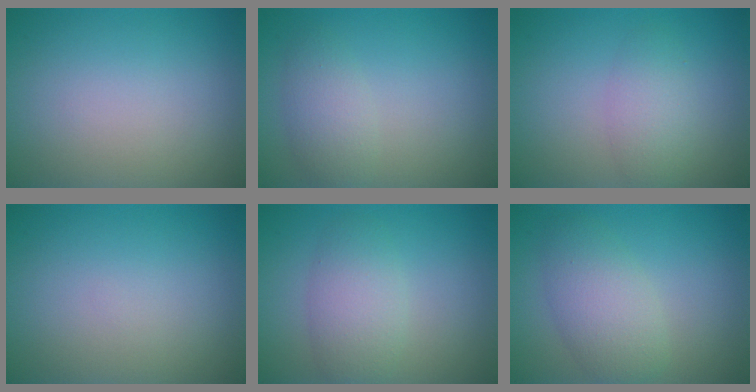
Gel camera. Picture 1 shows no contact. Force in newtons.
{"total": 2.6, "press": 2.6, "slide": 0.1}
{"total": 2.7, "press": 2.7, "slide": 0.1}
{"total": 0.0}
{"total": 3.5, "press": 3.5, "slide": 0.1}
{"total": 4.2, "press": 4.2, "slide": 0.1}